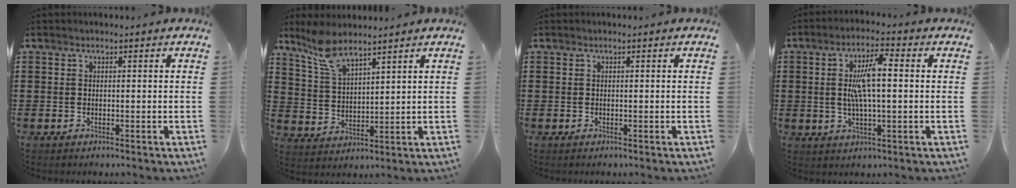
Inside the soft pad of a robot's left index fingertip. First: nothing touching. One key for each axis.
{"total": 6.6, "fx": 5.6, "fy": 1.8, "fz": 3.2, "tx": -0.079, "ty": -0.009, "tz": 0.103}
{"total": 0.0}
{"total": 6.8, "fx": 0.7, "fy": 2.0, "fz": 6.5, "tx": -0.145, "ty": 0.001, "tz": 0.002}